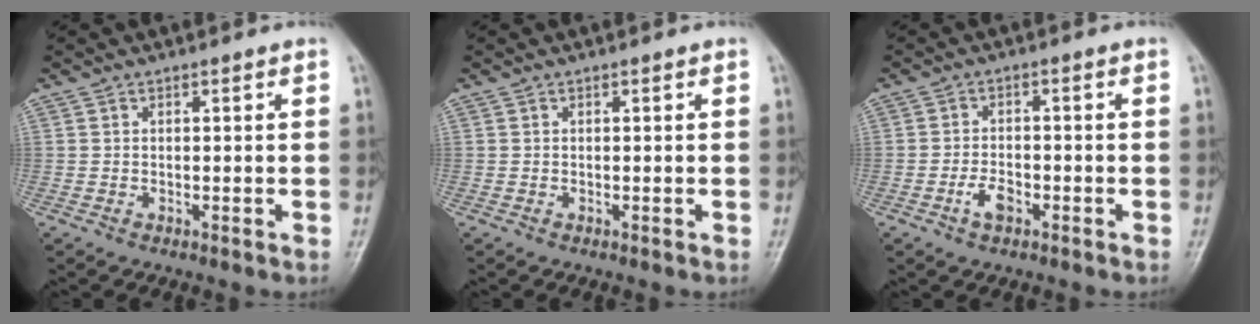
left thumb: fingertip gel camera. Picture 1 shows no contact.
{"total": 0.0}
{"total": 3.4, "force": [-1.9, 1.9, 2.1], "torque": [-0.038, 0.015, -0.035]}